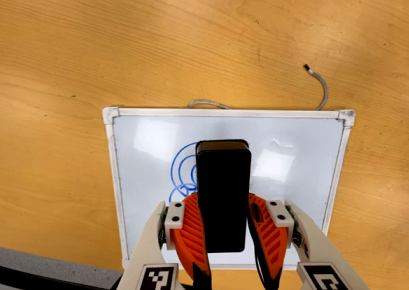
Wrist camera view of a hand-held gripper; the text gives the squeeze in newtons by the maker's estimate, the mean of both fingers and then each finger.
{"total": 7.1, "left": 6.2, "right": 8.1}